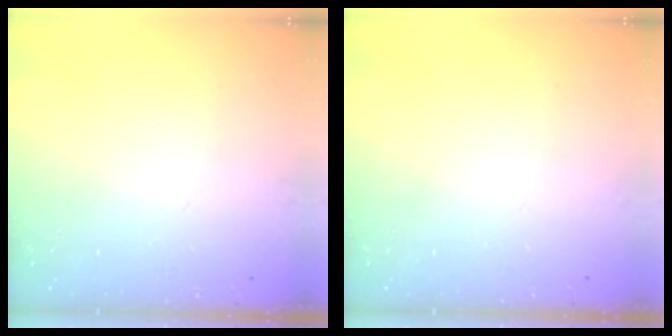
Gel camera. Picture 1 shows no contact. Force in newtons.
{"total": 0.0}